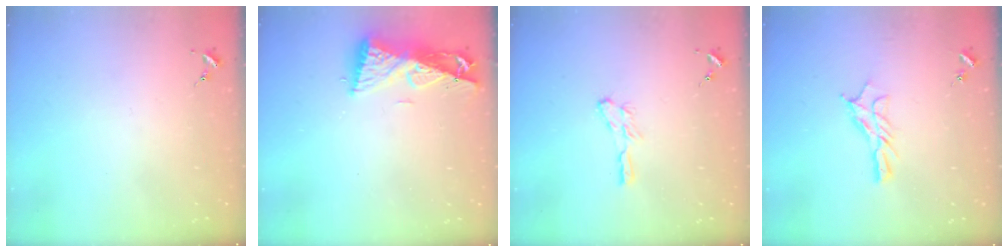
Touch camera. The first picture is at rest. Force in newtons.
{"total": 9.2, "press": 9.2, "slide": 1.0}
{"total": 5.3, "press": 5.3, "slide": 0.2}
{"total": 8.6, "press": 8.5, "slide": 0.2}